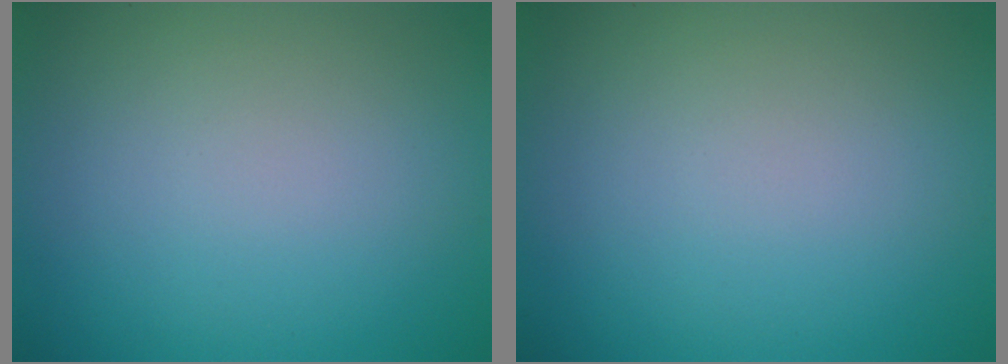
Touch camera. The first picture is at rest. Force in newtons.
{"total": 0.0}